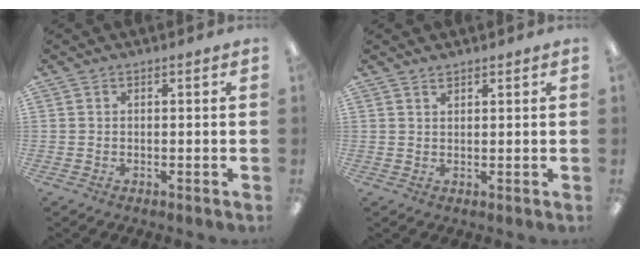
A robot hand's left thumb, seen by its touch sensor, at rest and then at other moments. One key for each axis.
{"total": 1.3, "fx": 1.2, "fy": 0.3, "fz": 0.4, "tx": -0.009, "ty": -0.002, "tz": 0.023}